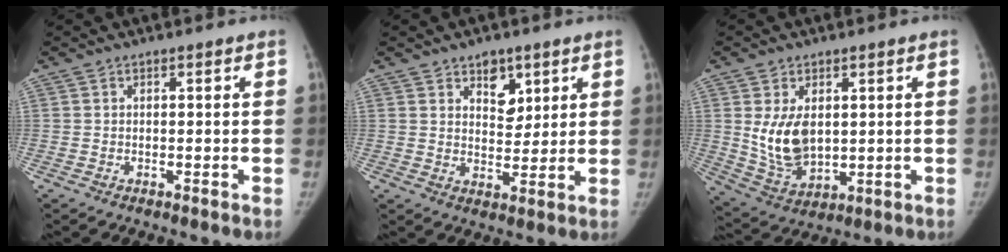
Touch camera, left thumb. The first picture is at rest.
{"total": 6.3, "force": [3.6, 4.0, 3.2], "torque": [-0.016, -0.023, 0.057]}
{"total": 10.1, "force": [1.7, 6.5, 7.5], "torque": [-0.122, -0.019, 0.051]}